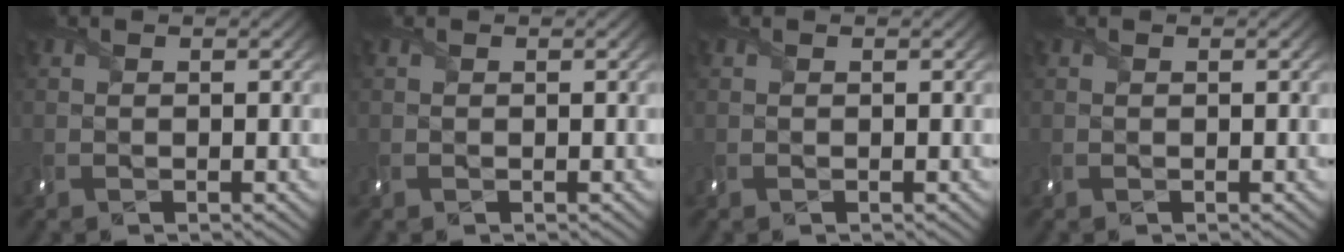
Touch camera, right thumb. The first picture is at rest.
{"total": 0.0}
{"total": 0.0}
{"total": 0.0}